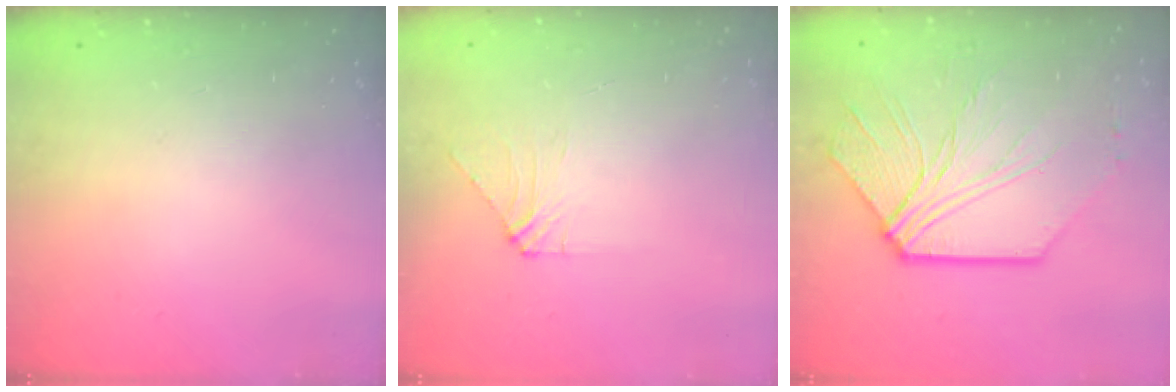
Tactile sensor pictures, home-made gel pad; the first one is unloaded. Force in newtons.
{"total": 3.9, "press": 3.8, "slide": 0.8}
{"total": 9.3, "press": 9.2, "slide": 1.8}